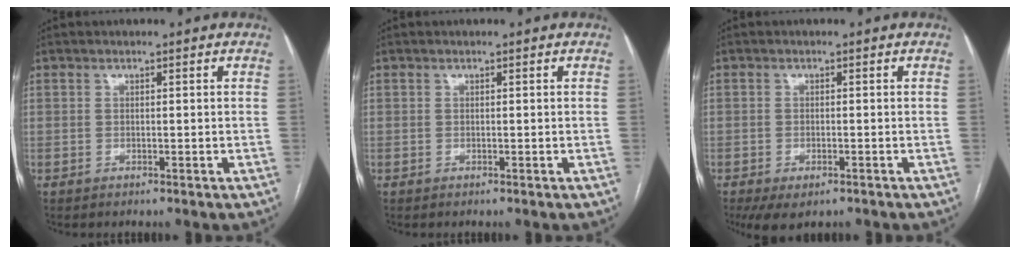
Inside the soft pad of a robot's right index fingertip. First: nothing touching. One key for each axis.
{"total": 0.0}
{"total": 5.0, "fx": -3.2, "fy": 2.1, "fz": 3.2, "tx": -0.052, "ty": -0.009, "tz": -0.048}